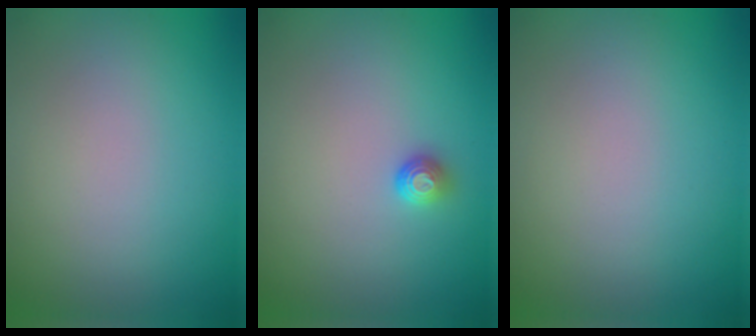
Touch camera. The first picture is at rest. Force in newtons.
{"total": 1.3, "press": 1.1, "slide": 0.7}
{"total": 0.0}